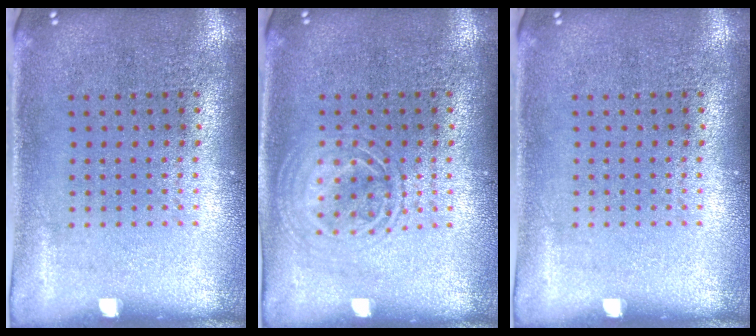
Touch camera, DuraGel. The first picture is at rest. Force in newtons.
{"total": 1.2, "press": 1.2, "slide": 0.1}
{"total": 0.0}